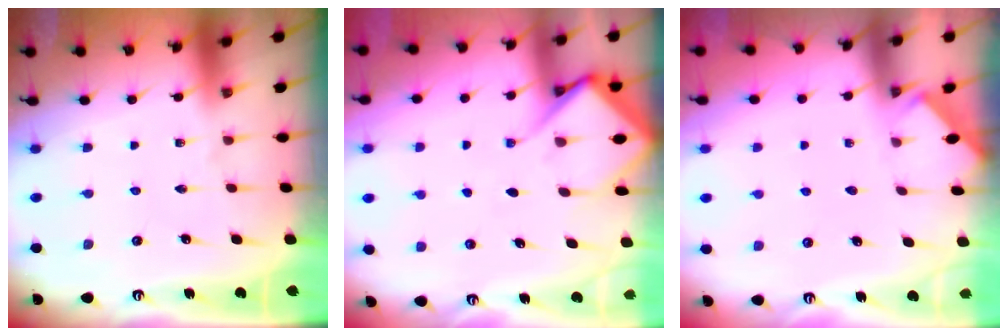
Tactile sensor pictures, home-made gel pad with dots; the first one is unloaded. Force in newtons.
{"total": 8.7, "press": 8.6, "slide": 0.9}
{"total": 1.3, "press": 1.3, "slide": 0.3}